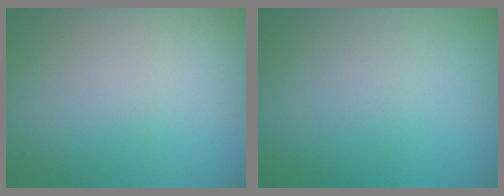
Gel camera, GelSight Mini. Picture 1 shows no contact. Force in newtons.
{"total": 0.0}